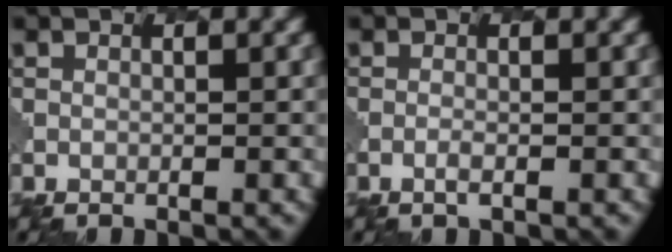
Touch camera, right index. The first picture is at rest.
{"total": 0.7, "force": [-0.1, 0.2, 0.6], "torque": [-0.010, 0.003, -0.007]}